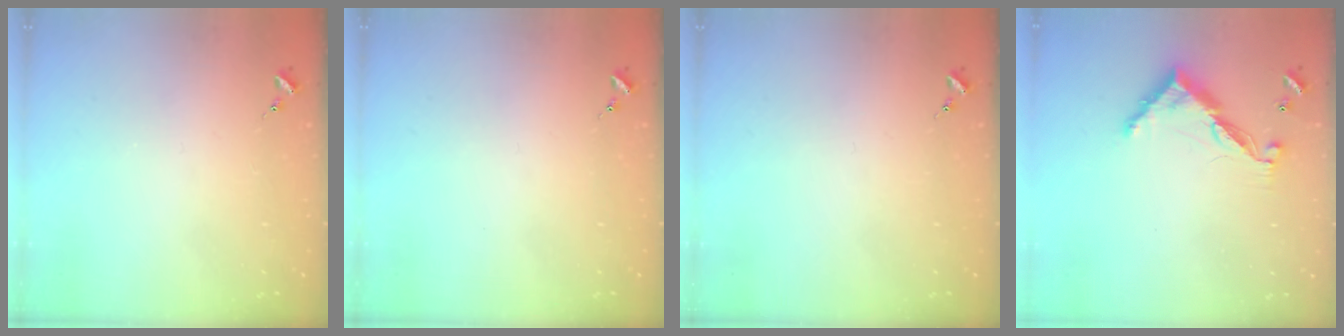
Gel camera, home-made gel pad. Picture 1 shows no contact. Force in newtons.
{"total": 0.0}
{"total": 0.0}
{"total": 9.9, "press": 9.9, "slide": 0.2}